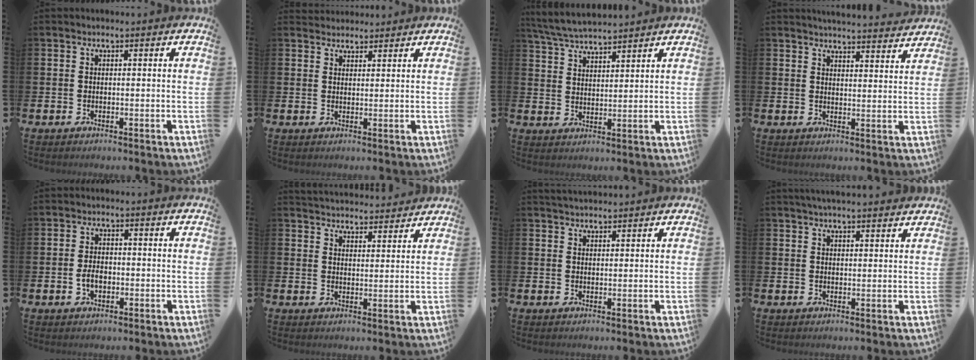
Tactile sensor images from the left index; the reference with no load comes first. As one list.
[{"total": 2.4, "force": [2.3, 0.7, -0.1], "torque": [0.008, -0.008, 0.041]}, {"total": 5.2, "force": [5.0, 0.3, 1.0], "torque": [-0.040, -0.022, 0.092]}, {"total": 4.4, "force": [4.4, -0.1, 0.2], "torque": [0.000, -0.036, 0.075]}, {"total": 2.6, "force": [-0.5, 1.6, 1.9], "torque": [-0.022, -0.002, -0.014]}, {"total": 4.1, "force": [4.1, 0.5, -0.2], "torque": [-0.006, -0.026, 0.074]}, {"total": 2.1, "force": [2.0, 0.4, 0.3], "torque": [0.004, -0.010, 0.034]}, {"total": 3.0, "force": [2.9, 0.1, 0.7], "torque": [-0.015, -0.009, 0.052]}]